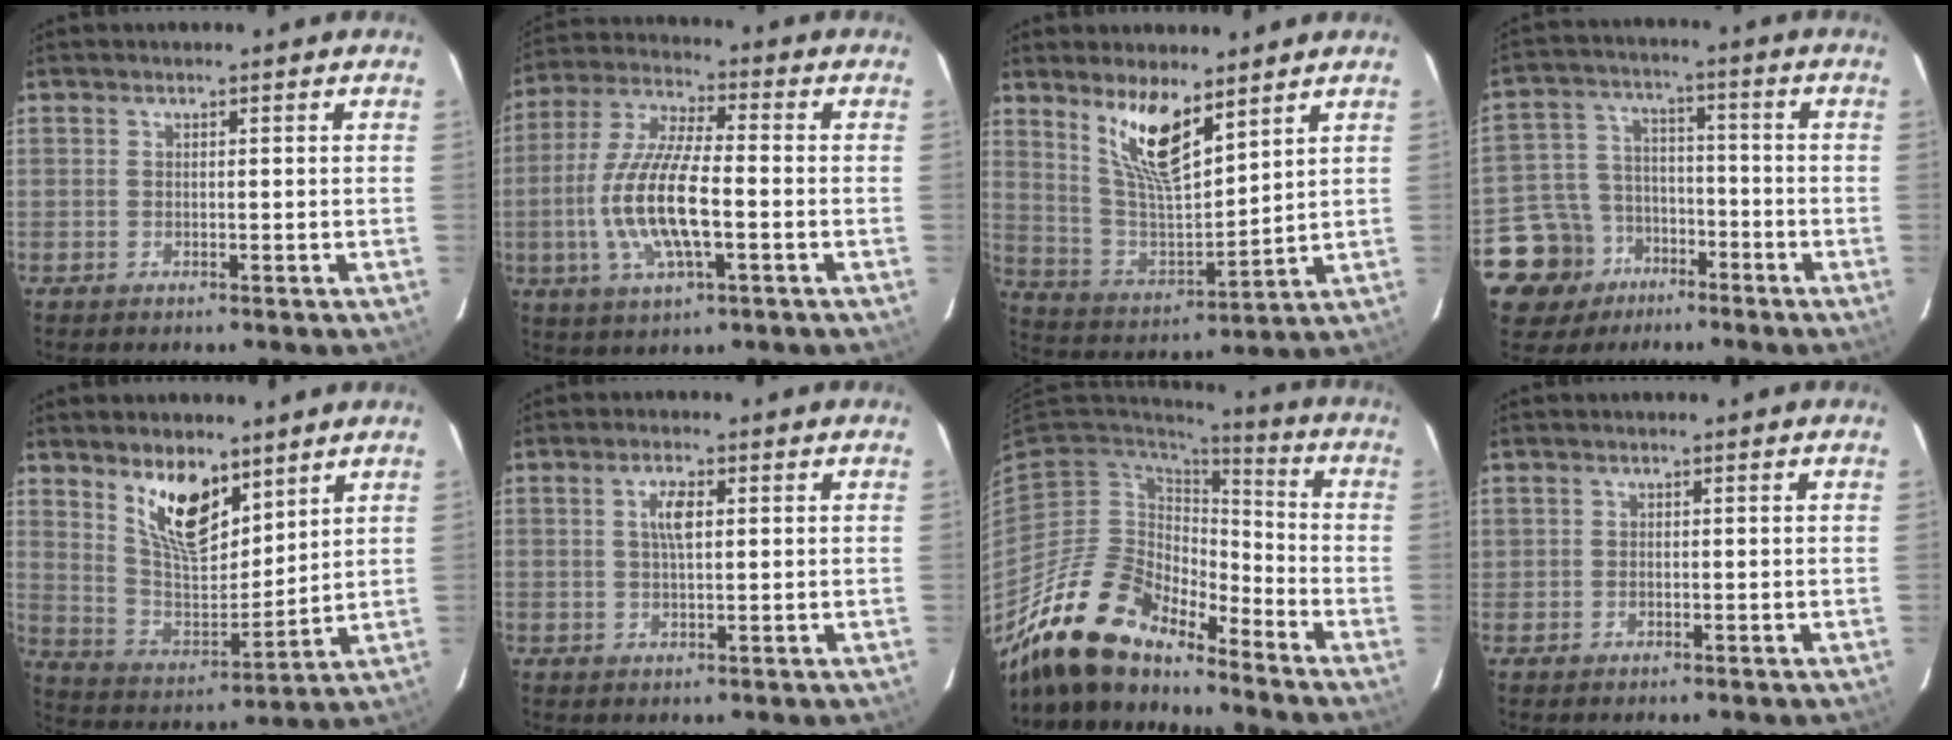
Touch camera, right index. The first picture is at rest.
{"total": 14.6, "force": [-2.9, 4.4, 13.6], "torque": [-0.279, -0.005, -0.056]}
{"total": 12.2, "force": [7.9, 3.5, 8.6], "torque": [-0.164, -0.005, 0.165]}
{"total": 12.5, "force": [-7.3, 9.7, 2.8], "torque": [-0.095, 0.034, -0.114]}
{"total": 13.0, "force": [8.3, 5.6, 8.4], "torque": [-0.151, -0.008, 0.164]}
{"total": 3.6, "force": [0.9, 1.3, 3.2], "torque": [-0.060, 0.006, 0.018]}
{"total": 16.2, "force": [-13.9, 5.1, 6.7], "torque": [-0.129, -0.008, -0.263]}
{"total": 0.5, "force": [0.0, 0.5, 0.0], "torque": [0.002, 0.000, 0.001]}